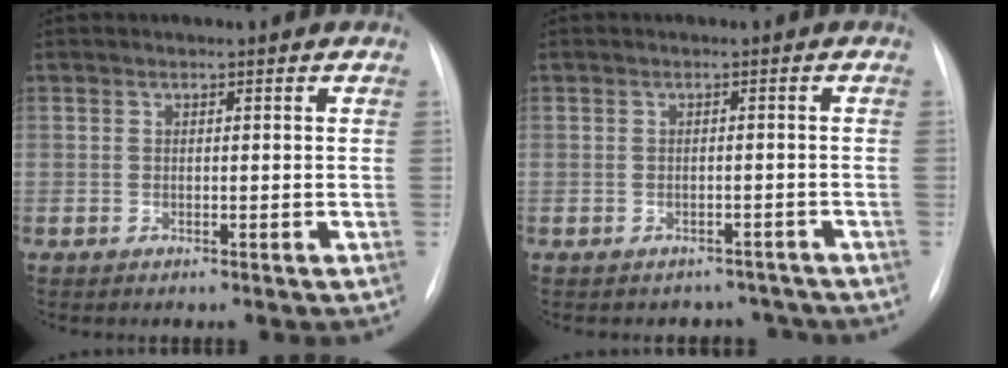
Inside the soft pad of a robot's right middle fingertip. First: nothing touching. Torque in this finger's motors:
{"motor_torque": [-0.13, -0.22, -0.02, 0.00]}